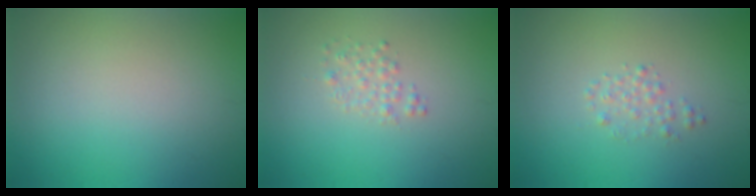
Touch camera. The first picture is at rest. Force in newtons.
{"total": 1.3, "press": 1.3, "slide": 0.0}
{"total": 1.1, "press": 1.1, "slide": 0.1}